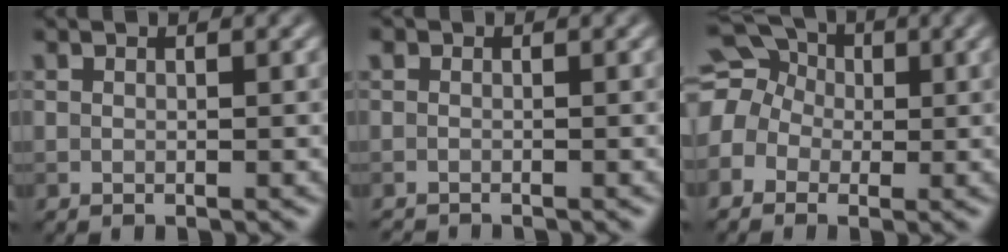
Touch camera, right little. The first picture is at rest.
{"total": 1.2, "force": [-1.1, 0.4, 0.1], "torque": [0.003, -0.005, -0.023]}
{"total": 11.4, "force": [1.3, 10.1, 5.2], "torque": [-0.125, 0.037, -0.028]}